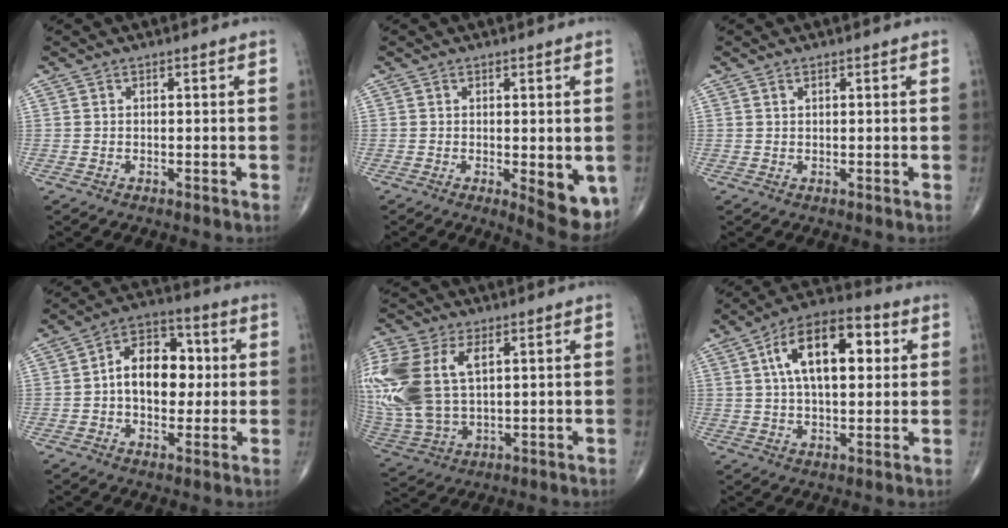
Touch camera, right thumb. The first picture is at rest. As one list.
[{"total": 8.3, "force": [-1.9, 2.8, 7.6], "torque": [-0.089, -0.019, -0.019]}, {"total": 0.6, "force": [0.4, 0.3, 0.3], "torque": [-0.004, 0.000, 0.006]}, {"total": 12.6, "force": [0.6, 8.4, 9.3], "torque": [-0.108, 0.024, 0.001]}, {"total": 22.4, "force": [5.8, 13.3, 17.1], "torque": [-0.427, 0.004, 0.119]}, {"total": 16.3, "force": [4.3, 8.1, 13.5], "torque": [-0.202, 0.015, 0.064]}]